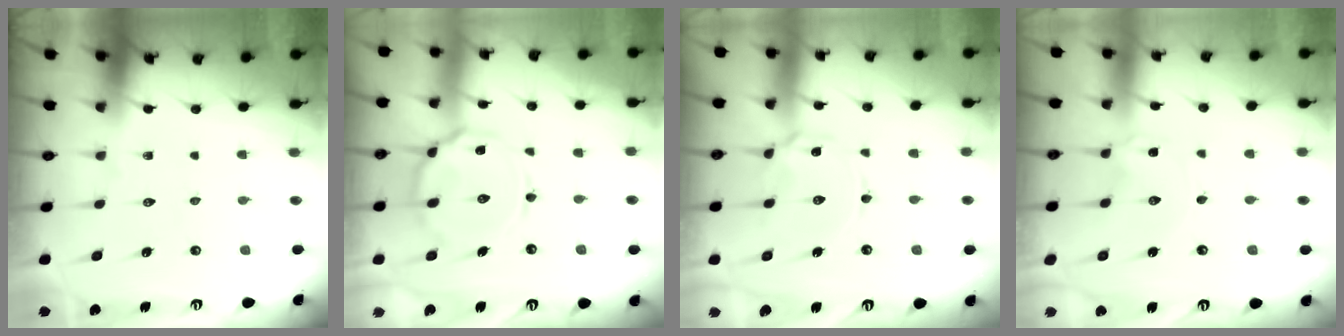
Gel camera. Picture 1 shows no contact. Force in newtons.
{"total": 13.4, "press": 13.3, "slide": 1.3}
{"total": 3.9, "press": 3.9, "slide": 0.4}
{"total": 0.0}